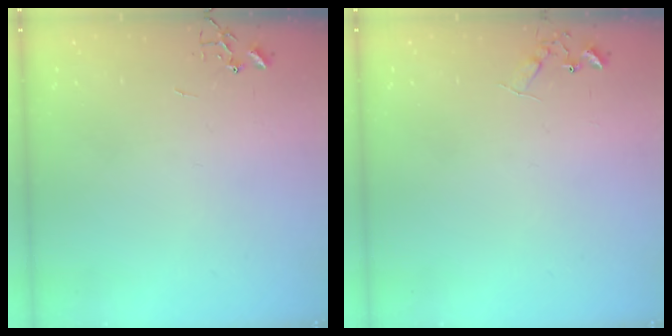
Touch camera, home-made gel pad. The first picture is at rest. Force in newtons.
{"total": 7.0, "press": 7.0, "slide": 0.8}